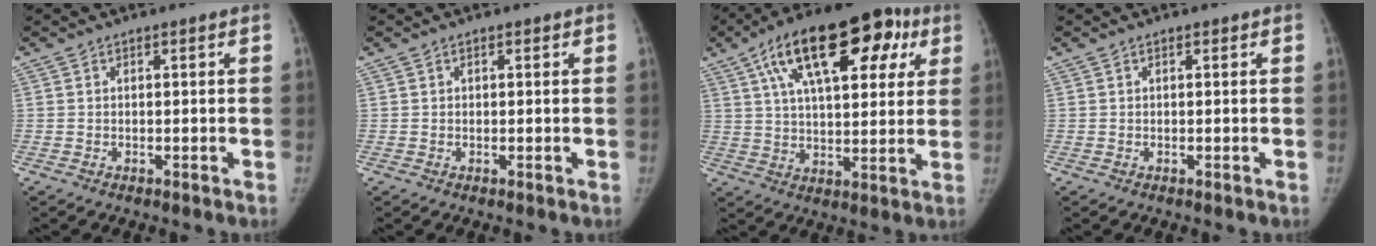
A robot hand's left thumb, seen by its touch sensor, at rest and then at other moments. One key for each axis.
{"total": 0.6, "fx": 0.3, "fy": 0.4, "fz": 0.3, "tx": 0.003, "ty": 0.000, "tz": 0.002}
{"total": 24.6, "fx": 10.8, "fy": 11.4, "fz": 19.0, "tx": -0.275, "ty": 0.018, "tz": 0.166}
{"total": 0.0}